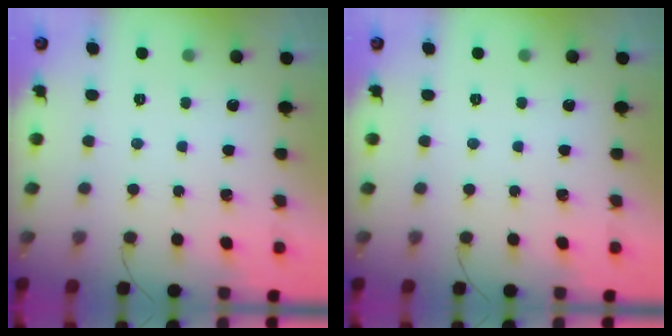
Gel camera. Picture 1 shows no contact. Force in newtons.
{"total": 0.0}